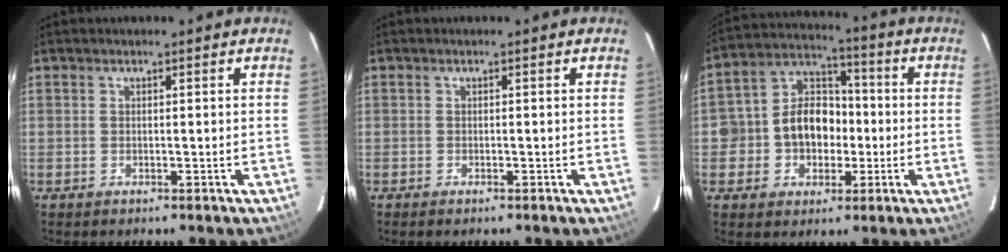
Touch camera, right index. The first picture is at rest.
{"total": 0.7, "force": [-0.6, 0.2, 0.3], "torque": [-0.008, -0.003, -0.011]}
{"total": 10.8, "force": [-1.8, 9.3, 5.1], "torque": [-0.107, 0.040, -0.027]}